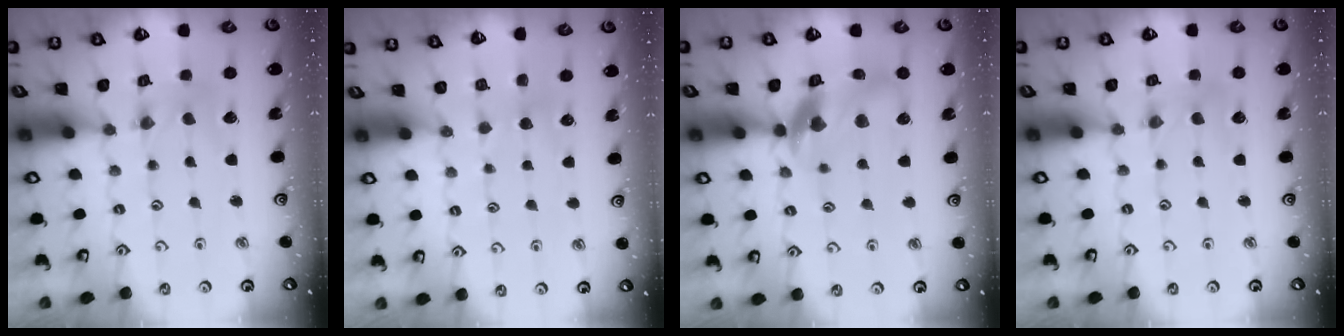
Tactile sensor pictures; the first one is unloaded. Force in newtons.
{"total": 2.2, "press": 2.2, "slide": 0.3}
{"total": 12.8, "press": 12.7, "slide": 1.9}
{"total": 1.1, "press": 1.1, "slide": 0.2}